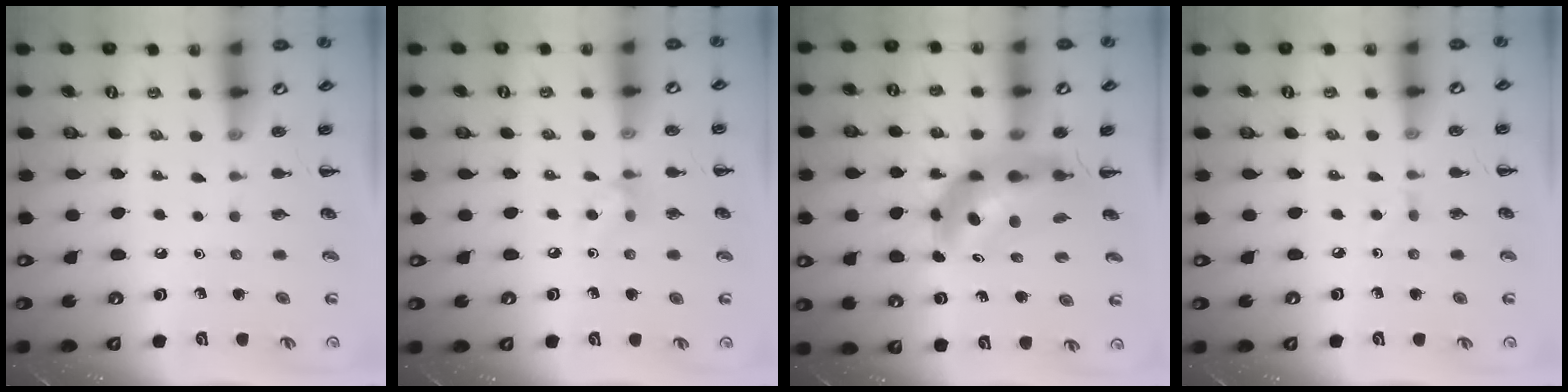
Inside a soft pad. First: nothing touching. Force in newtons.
{"total": 5.2, "press": 5.1, "slide": 0.8}
{"total": 9.9, "press": 9.4, "slide": 3.1}
{"total": 3.6, "press": 3.3, "slide": 1.6}